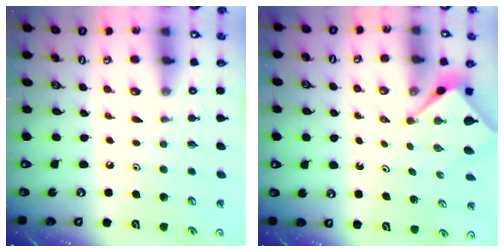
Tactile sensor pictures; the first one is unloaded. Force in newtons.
{"total": 2.7, "press": 2.7, "slide": 0.1}